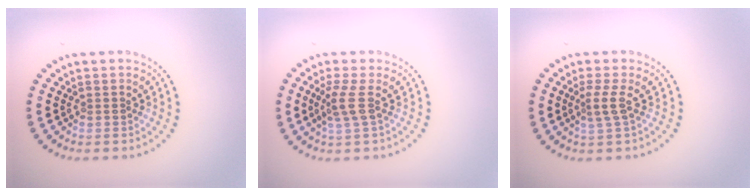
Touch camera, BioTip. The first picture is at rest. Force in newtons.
{"total": 2.2, "press": 1.6, "slide": 1.5}
{"total": 1.7, "press": 1.3, "slide": 1.2}